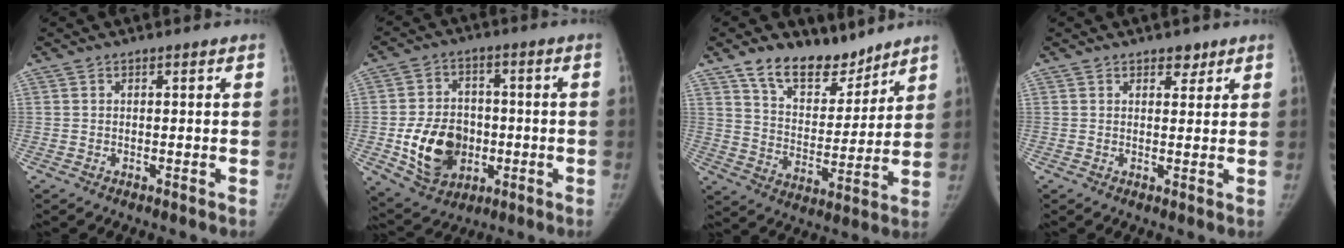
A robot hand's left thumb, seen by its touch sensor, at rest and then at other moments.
{"total": 13.9, "force": [-3.0, 10.5, 8.6], "torque": [-0.110, 0.007, -0.039]}
{"total": 13.0, "force": [10.1, 6.7, 4.8], "torque": [-0.035, -0.068, 0.184]}
{"total": 2.3, "force": [1.6, 1.4, 0.9], "torque": [0.010, -0.008, 0.021]}